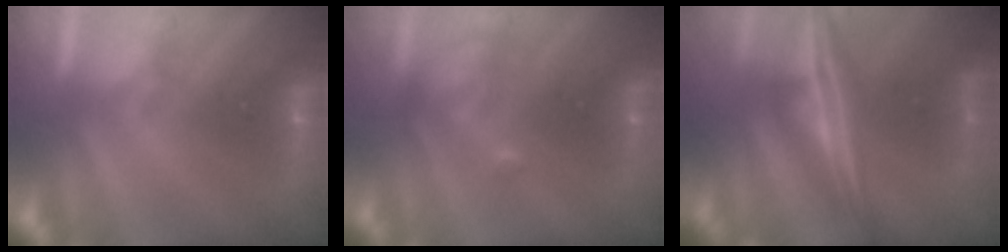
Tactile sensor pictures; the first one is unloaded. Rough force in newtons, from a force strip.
{"total": 2.4}
{"total": 9.2}